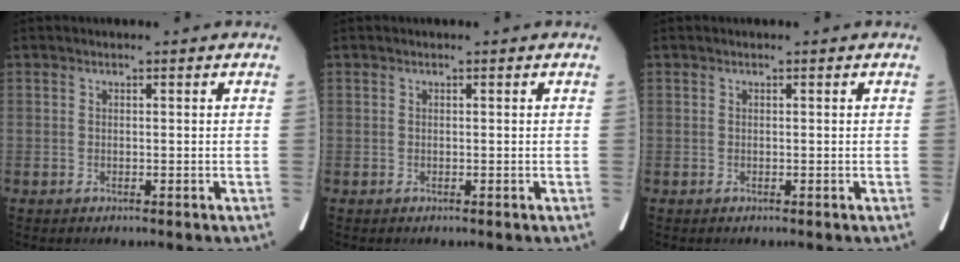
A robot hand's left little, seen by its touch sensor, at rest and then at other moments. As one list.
[{"total": 0.0}, {"total": 0.0}]